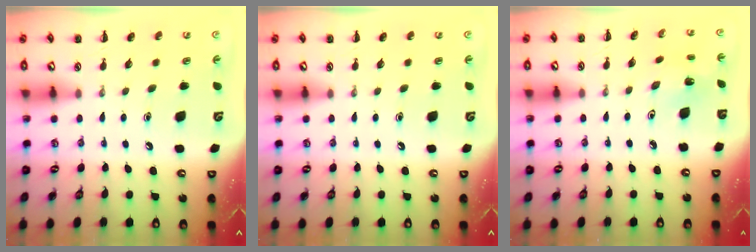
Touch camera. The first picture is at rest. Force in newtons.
{"total": 0.0}
{"total": 2.1, "press": 2.0, "slide": 0.7}